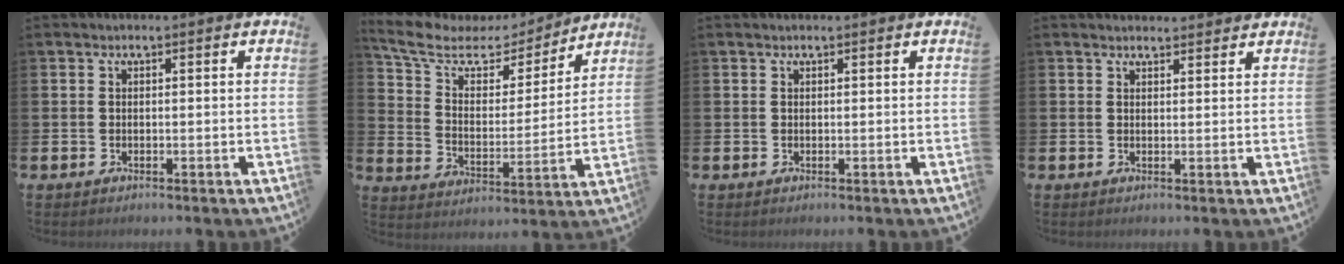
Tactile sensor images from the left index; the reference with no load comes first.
{"total": 7.8, "force": [6.0, 4.1, 2.7], "torque": [-0.094, -0.035, 0.102]}
{"total": 0.0}
{"total": 1.9, "force": [1.8, 0.4, -0.1], "torque": [0.009, -0.007, 0.032]}